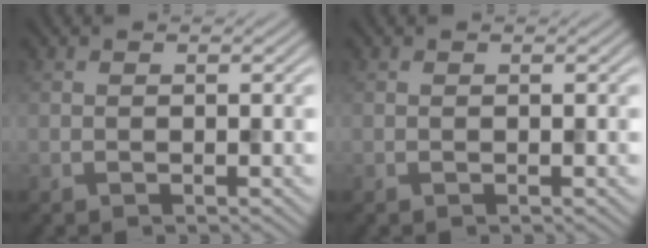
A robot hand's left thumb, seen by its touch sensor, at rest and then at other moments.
{"total": 0.0}